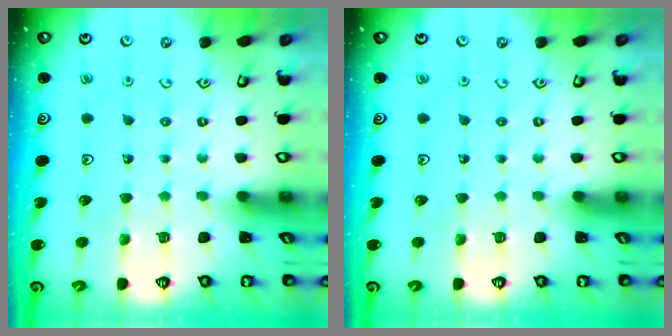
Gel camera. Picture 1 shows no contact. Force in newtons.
{"total": 0.0}